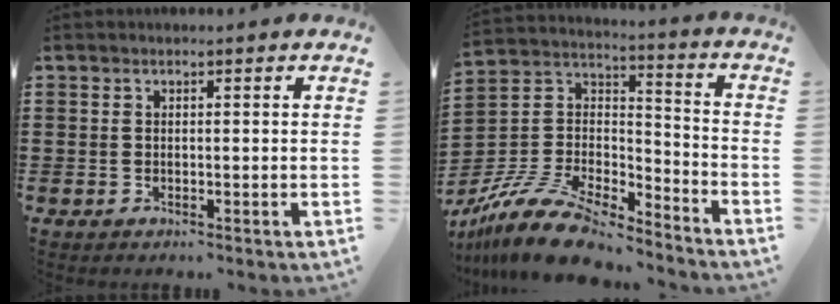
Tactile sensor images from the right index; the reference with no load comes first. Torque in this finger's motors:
{"motor_torque": [-2.00, 0.12, -0.08, -0.09]}